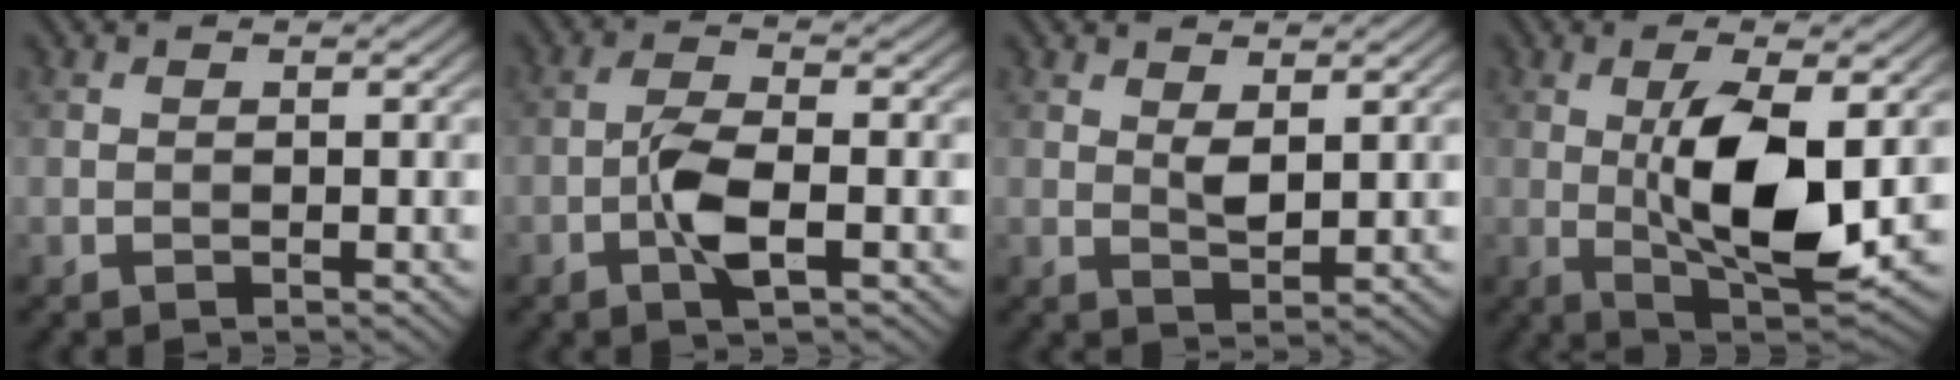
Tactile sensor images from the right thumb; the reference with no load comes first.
{"total": 4.9, "force": [-1.6, 1.6, 4.3], "torque": [-0.093, 0.004, -0.037]}
{"total": 2.2, "force": [1.1, 0.8, 1.8], "torque": [-0.041, -0.005, 0.023]}
{"total": 10.8, "force": [0.3, 3.7, 10.1], "torque": [-0.179, -0.007, 0.010]}